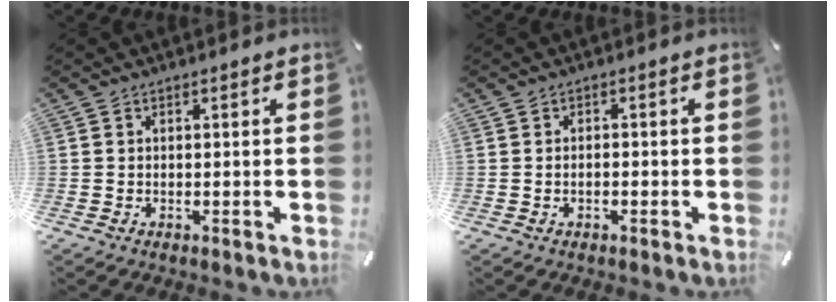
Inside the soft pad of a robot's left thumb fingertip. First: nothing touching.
{"total": 1.1, "force": [-0.4, 0.6, 0.9], "torque": [-0.019, 0.000, -0.008]}